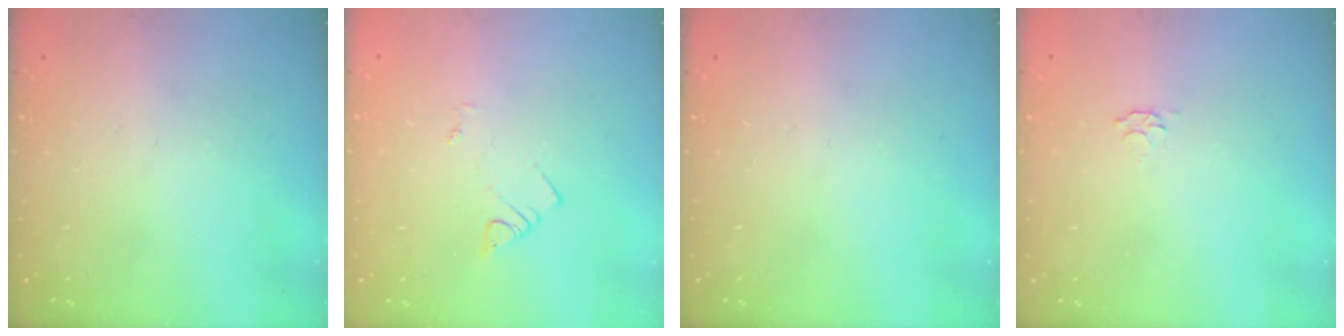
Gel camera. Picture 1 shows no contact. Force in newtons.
{"total": 2.1, "press": 2.1, "slide": 0.4}
{"total": 0.0}
{"total": 2.8, "press": 2.7, "slide": 0.5}